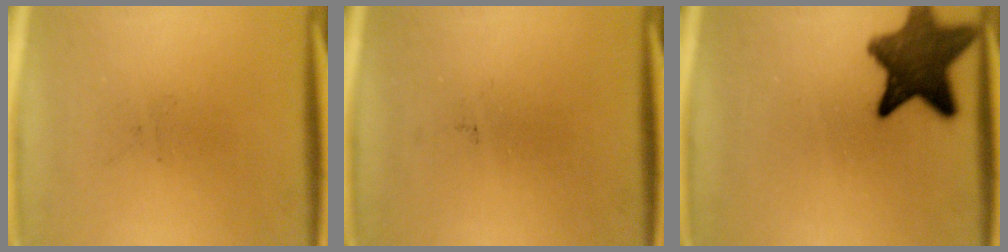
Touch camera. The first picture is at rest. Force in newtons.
{"total": 0.0}
{"total": 11.3}